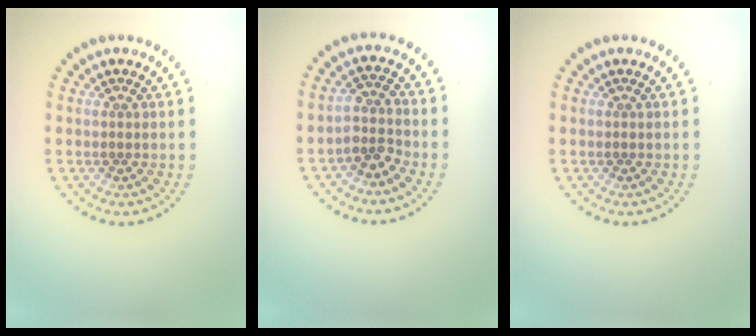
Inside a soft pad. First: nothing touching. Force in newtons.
{"total": 2.3, "press": 1.7, "slide": 1.5}
{"total": 0.0}